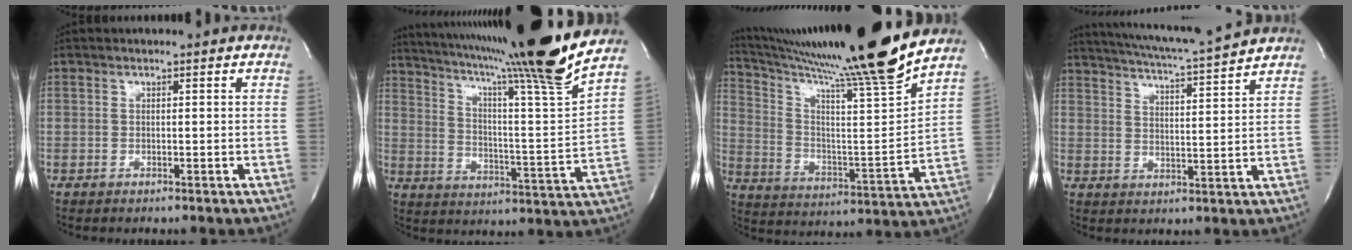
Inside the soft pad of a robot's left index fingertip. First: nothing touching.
{"total": 24.7, "force": [20.3, -2.6, 13.7], "torque": [-0.229, -0.058, 0.291]}
{"total": 23.9, "force": [20.5, -2.9, 12.1], "torque": [-0.212, -0.065, 0.321]}
{"total": 14.0, "force": [13.0, -0.7, 5.3], "torque": [-0.101, -0.009, 0.187]}